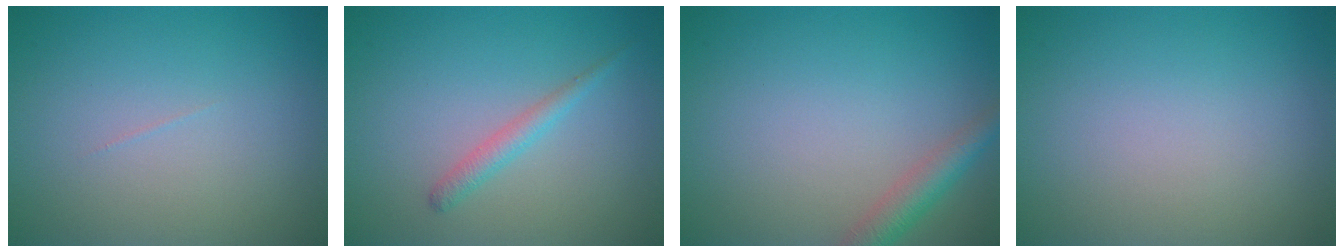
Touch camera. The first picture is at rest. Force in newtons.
{"total": 1.6, "press": 1.6, "slide": 0.0}
{"total": 2.6, "press": 2.6, "slide": 0.2}
{"total": 0.0}